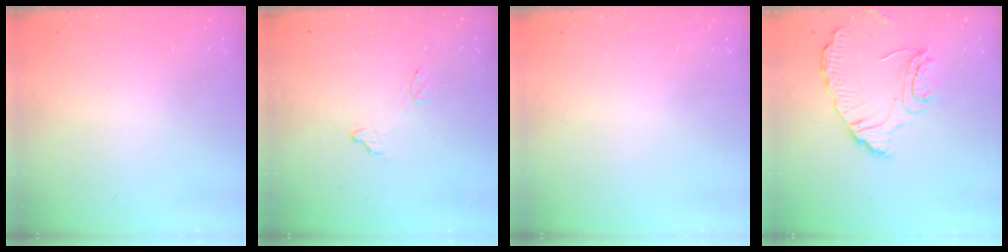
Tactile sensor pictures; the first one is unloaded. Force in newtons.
{"total": 8.7, "press": 8.6, "slide": 0.6}
{"total": 0.0}
{"total": 10.6, "press": 10.6, "slide": 0.7}